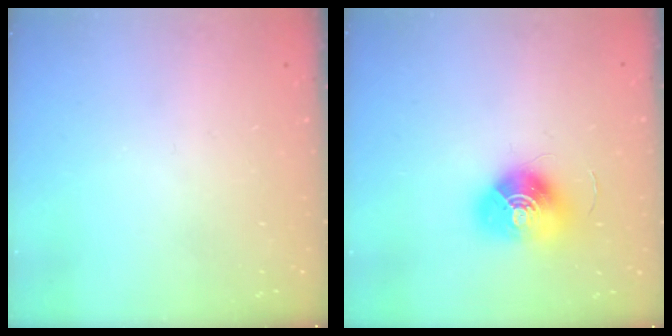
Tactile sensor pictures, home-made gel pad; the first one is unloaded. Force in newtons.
{"total": 13.1, "press": 13.1, "slide": 0.5}